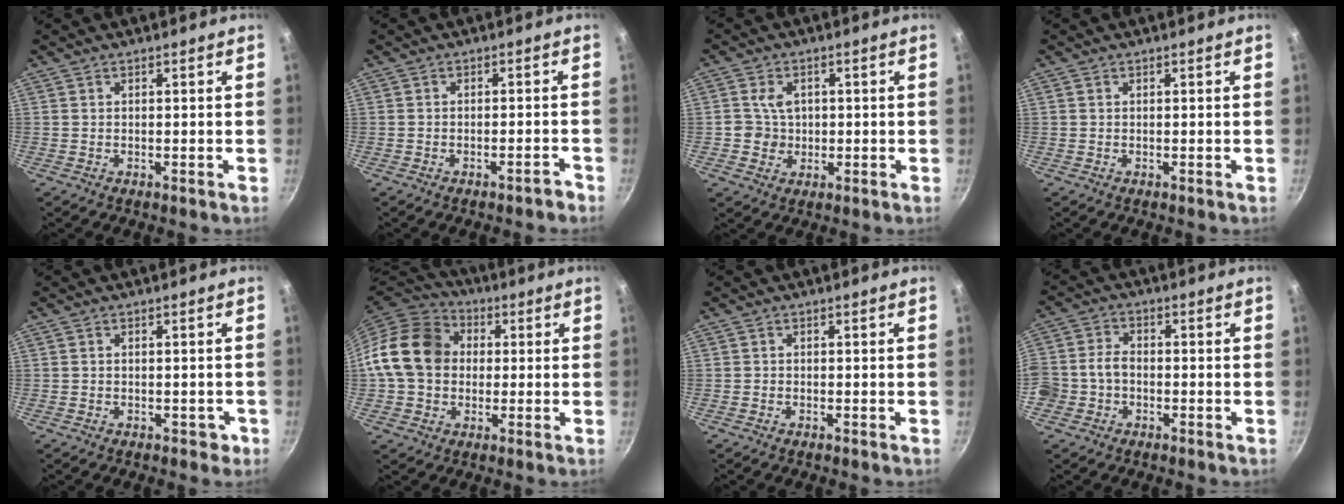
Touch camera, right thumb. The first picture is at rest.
{"total": 2.1, "force": [-1.7, 0.4, 1.1], "torque": [-0.011, 0.027, -0.012]}
{"total": 4.6, "force": [0.4, 4.1, 1.9], "torque": [-0.011, -0.001, 0.003]}
{"total": 0.0}
{"total": 1.9, "force": [-0.9, 1.4, 1.0], "torque": [-0.001, 0.017, 0.000]}
{"total": 16.1, "force": [1.5, 13.1, 9.2], "torque": [-0.144, 0.032, 0.014]}
{"total": 0.0}
{"total": 6.5, "force": [-2.0, 5.2, 3.4], "torque": [-0.061, 0.033, -0.048]}